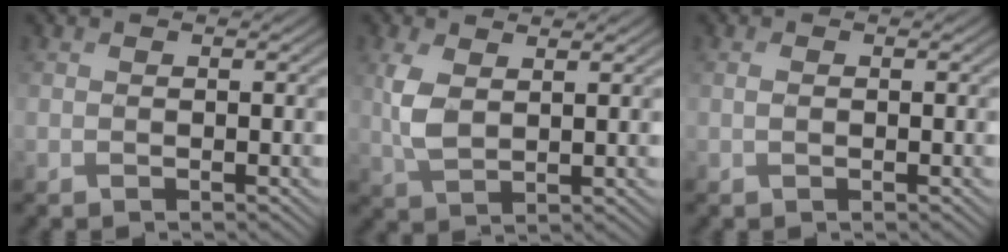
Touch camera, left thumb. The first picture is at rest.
{"total": 4.3, "force": [2.0, 1.7, 3.4], "torque": [-0.089, 0.009, 0.044]}
{"total": 0.5, "force": [0.5, -0.1, 0.2], "torque": [-0.005, 0.004, 0.008]}